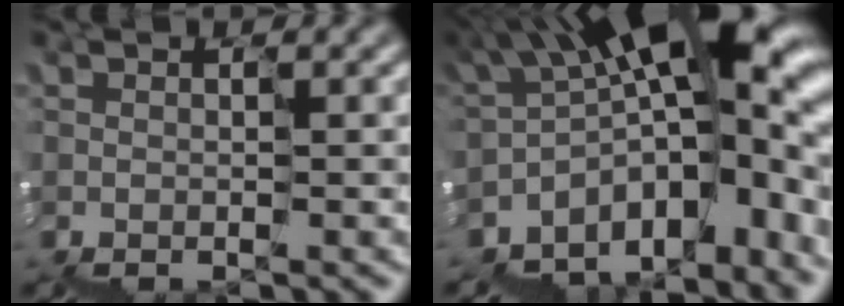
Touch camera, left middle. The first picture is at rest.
{"total": 14.0, "force": [-3.8, 6.4, 11.8], "torque": [-0.163, 0.019, -0.057]}